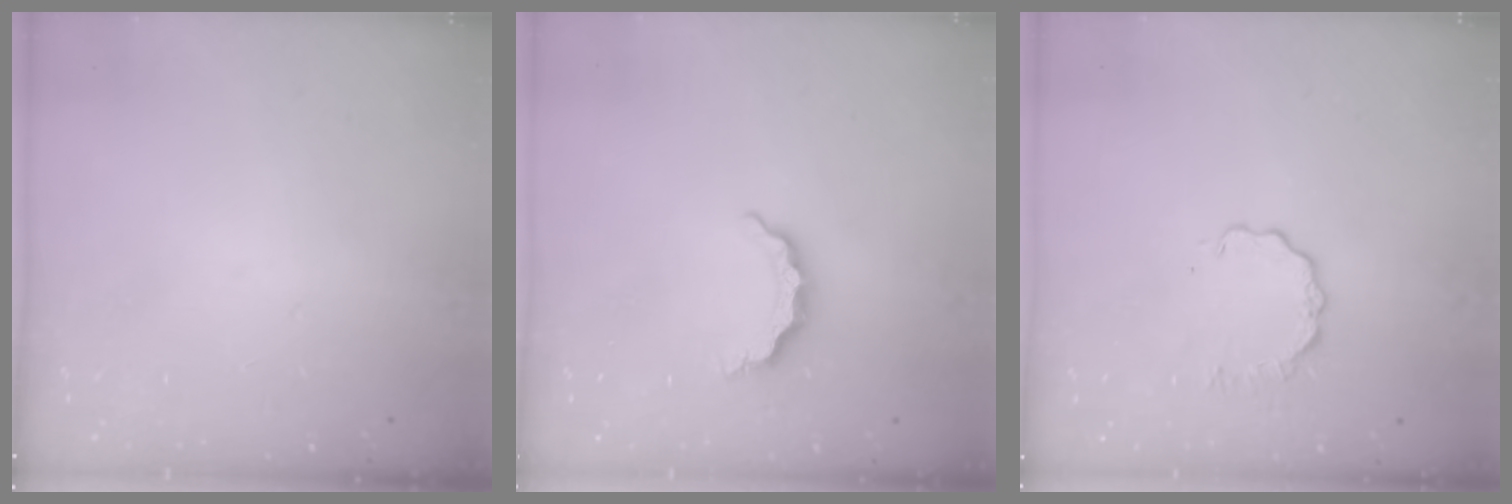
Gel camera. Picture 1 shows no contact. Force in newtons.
{"total": 5.3, "press": 5.2, "slide": 0.8}
{"total": 2.9, "press": 2.9, "slide": 0.3}